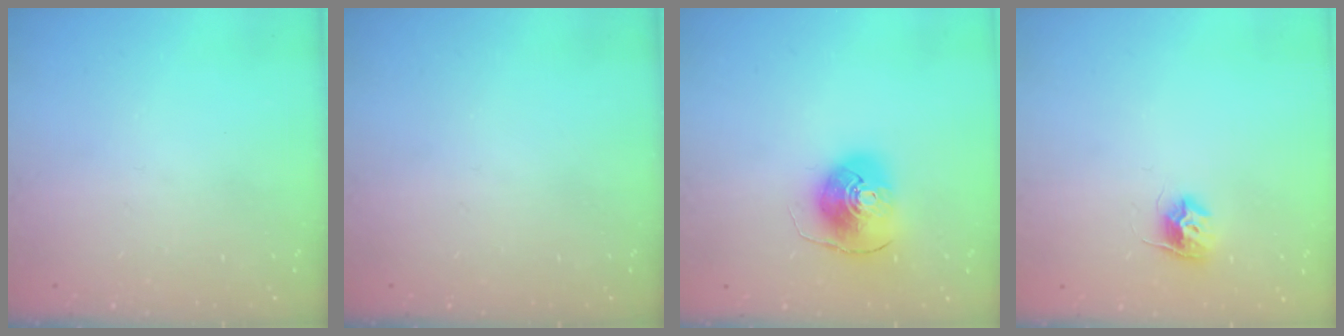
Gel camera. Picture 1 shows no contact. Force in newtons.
{"total": 0.0}
{"total": 10.2, "press": 10.1, "slide": 1.1}
{"total": 8.3, "press": 8.2, "slide": 0.6}